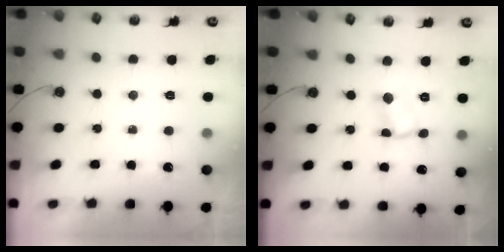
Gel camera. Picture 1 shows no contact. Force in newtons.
{"total": 1.4, "press": 1.4, "slide": 0.1}